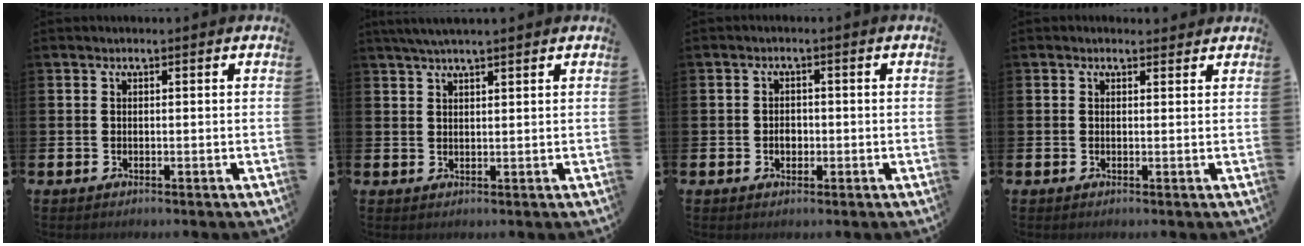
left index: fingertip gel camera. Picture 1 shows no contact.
{"total": 3.0, "force": [2.6, 0.3, 1.4], "torque": [-0.032, -0.001, 0.048]}
{"total": 2.0, "force": [-0.4, 1.5, 1.2], "torque": [-0.012, 0.001, -0.012]}
{"total": 0.8, "force": [0.7, 0.3, 0.2], "torque": [0.005, 0.001, 0.010]}